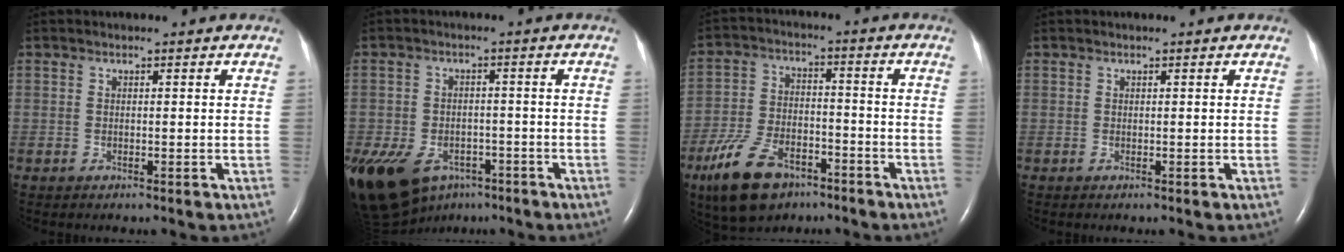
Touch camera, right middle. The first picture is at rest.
{"total": 19.2, "force": [-10.2, 13.0, 9.7], "torque": [-0.271, -0.017, -0.148]}
{"total": 11.9, "force": [-7.4, 5.8, 7.3], "torque": [-0.159, -0.004, -0.131]}
{"total": 0.0}